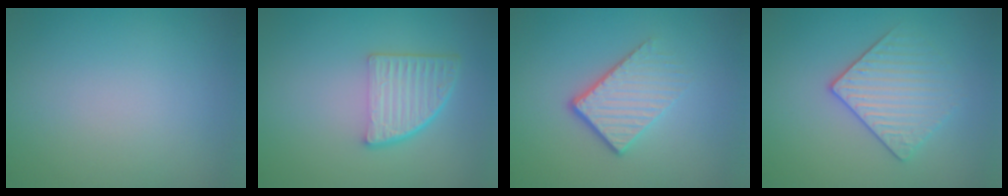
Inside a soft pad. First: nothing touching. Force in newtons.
{"total": 4.7, "press": 3.3, "slide": 3.3}
{"total": 3.9, "press": 2.7, "slide": 2.9}
{"total": 3.2, "press": 3.0, "slide": 1.2}